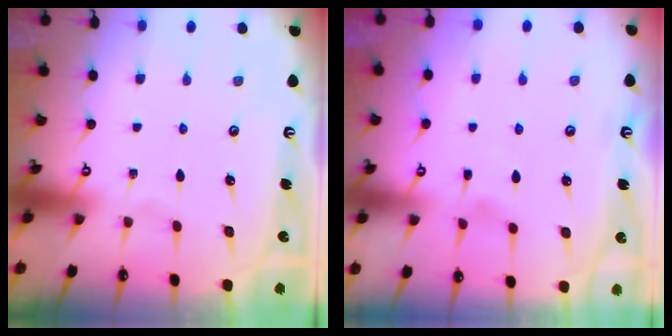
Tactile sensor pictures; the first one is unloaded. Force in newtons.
{"total": 2.2, "press": 2.2, "slide": 0.5}